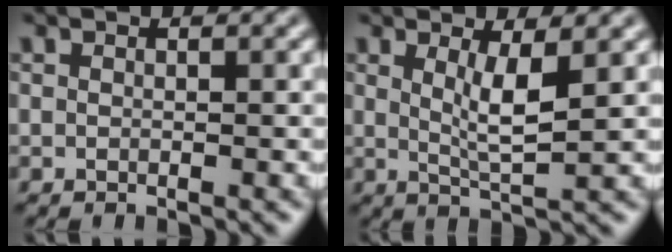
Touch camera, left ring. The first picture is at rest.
{"total": 3.1, "force": [0.9, 0.6, 2.9], "torque": [-0.051, -0.010, 0.018]}